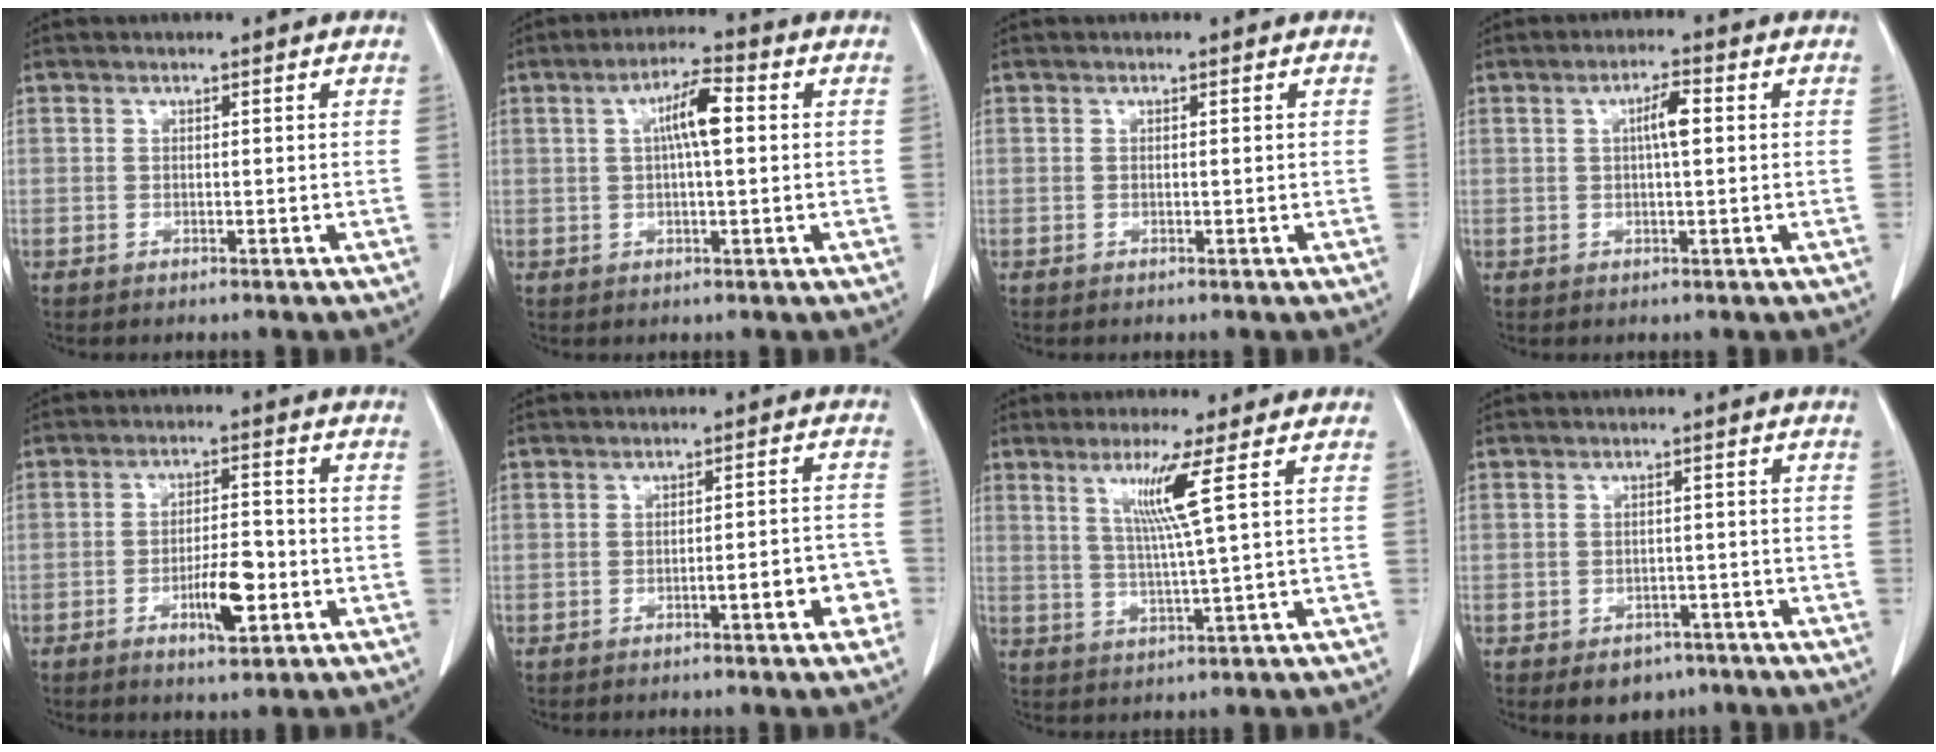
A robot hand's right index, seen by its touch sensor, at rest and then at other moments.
{"total": 6.6, "force": [1.2, 0.9, 6.5], "torque": [-0.118, 0.016, 0.018]}
{"total": 0.0}
{"total": 3.6, "force": [0.6, 0.4, 3.5], "torque": [-0.061, 0.006, 0.008]}
{"total": 6.7, "force": [-2.5, 1.8, 6.0], "torque": [-0.104, 0.001, -0.037]}
{"total": 5.3, "force": [-2.5, 0.8, 4.6], "torque": [-0.055, 0.014, -0.031]}
{"total": 6.3, "force": [2.4, -2.0, 5.5], "torque": [-0.108, -0.012, 0.052]}
{"total": 4.3, "force": [-2.8, 3.0, 1.4], "torque": [-0.012, 0.006, -0.030]}